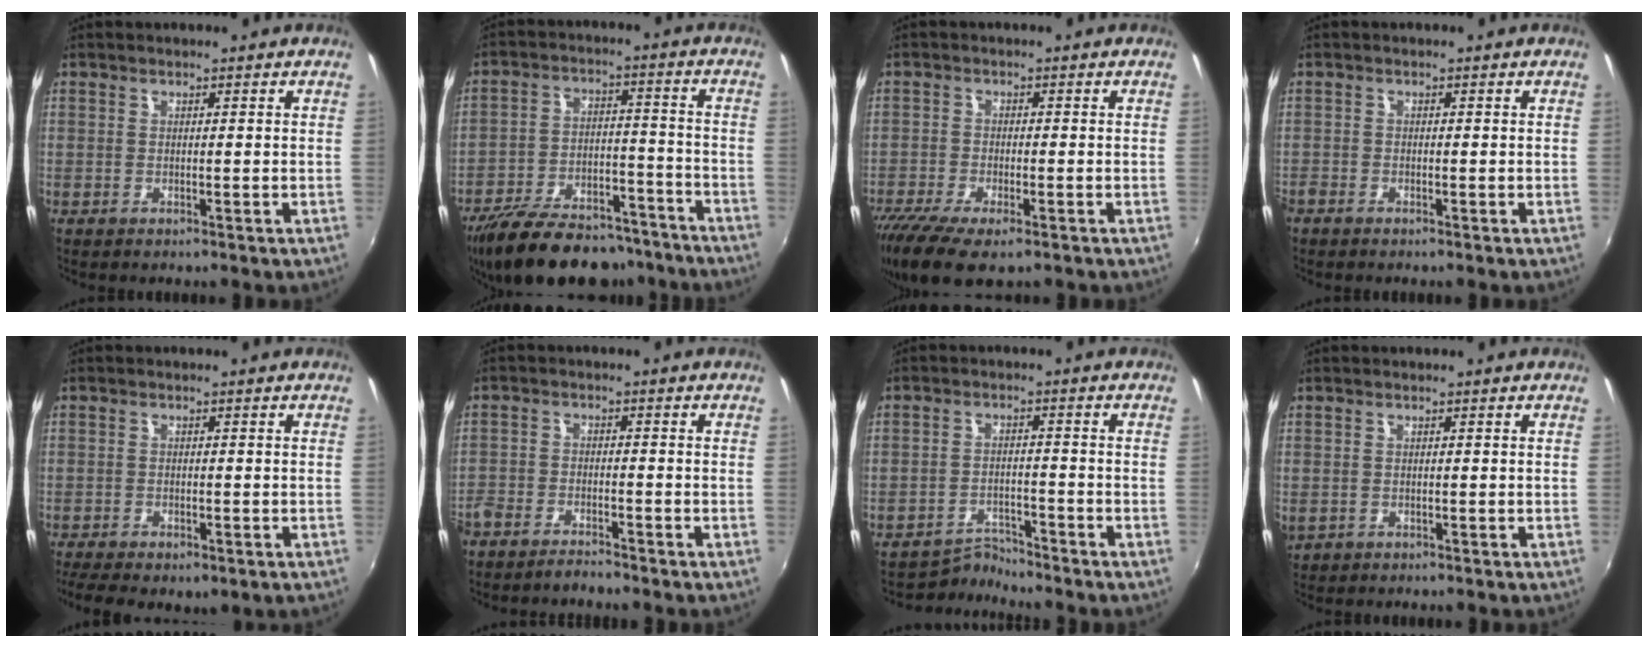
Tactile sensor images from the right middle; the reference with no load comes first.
{"total": 23.4, "force": [-19.1, 8.7, 10.4], "torque": [-0.205, -0.004, -0.272]}
{"total": 11.3, "force": [-7.7, 3.6, 7.4], "torque": [-0.170, -0.051, -0.138]}
{"total": 1.5, "force": [-1.4, 0.5, 0.4], "torque": [-0.012, -0.007, -0.029]}
{"total": 8.5, "force": [-5.3, 3.7, 5.5], "torque": [-0.122, -0.038, -0.082]}
{"total": 5.9, "force": [-5.3, 1.7, 2.0], "torque": [-0.063, -0.013, -0.097]}
{"total": 4.0, "force": [-3.8, -0.2, -1.3], "torque": [0.015, 0.012, -0.064]}
{"total": 1.9, "force": [-0.2, 1.7, 0.8], "torque": [-0.015, -0.003, -0.001]}